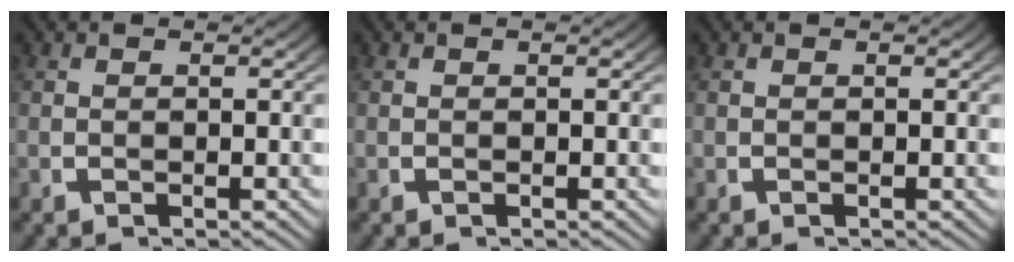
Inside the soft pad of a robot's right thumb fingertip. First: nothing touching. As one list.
[{"total": 0.0}, {"total": 0.0}]